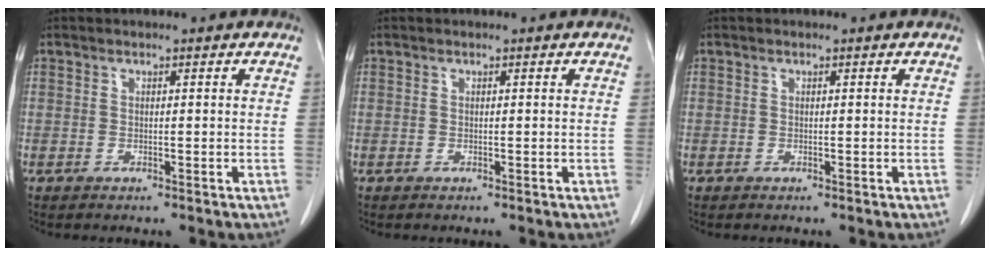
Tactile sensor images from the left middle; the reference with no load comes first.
{"total": 0.0}
{"total": 0.0}